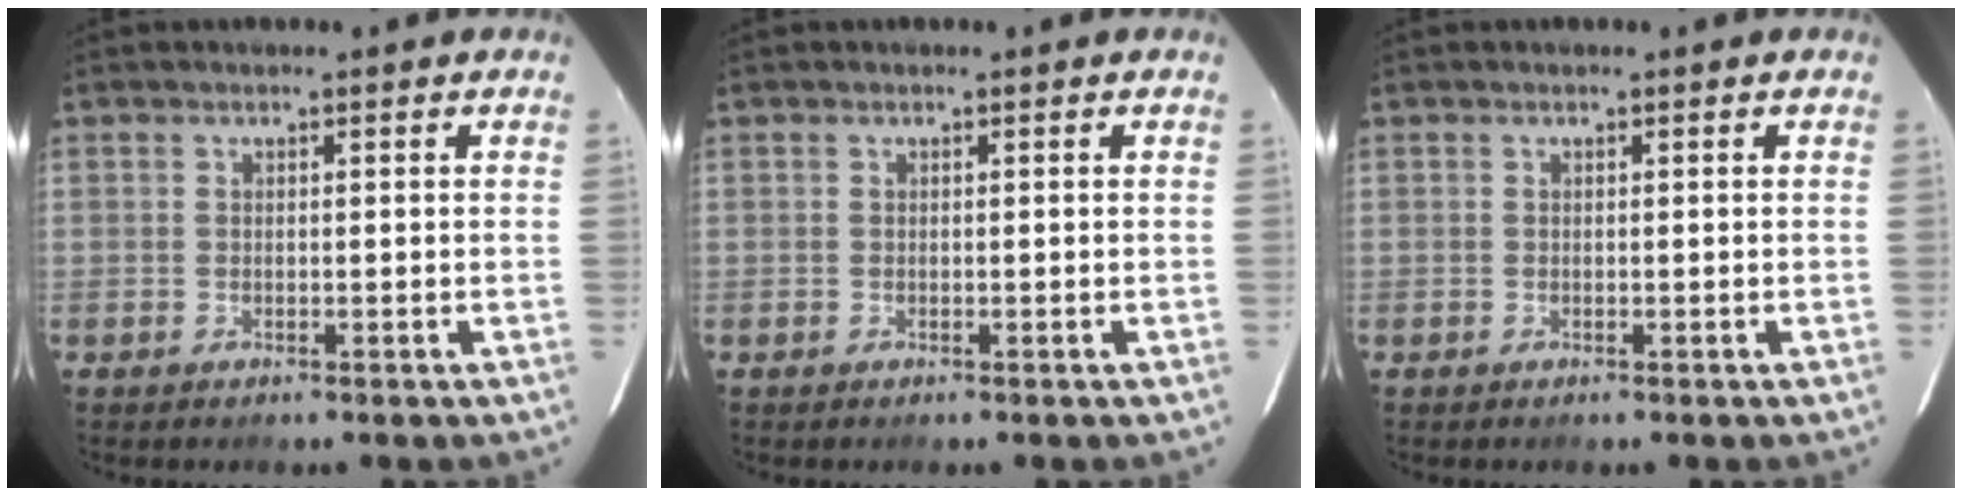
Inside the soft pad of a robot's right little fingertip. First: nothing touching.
{"total": 0.0}
{"total": 0.0}